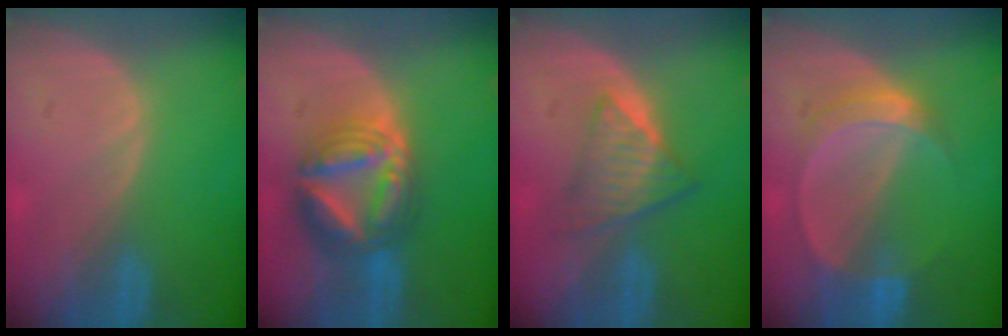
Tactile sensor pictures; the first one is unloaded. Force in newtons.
{"total": 9.2, "press": 9.1, "slide": 0.9}
{"total": 5.9, "press": 5.1, "slide": 3.0}
{"total": 5.7, "press": 5.2, "slide": 2.3}